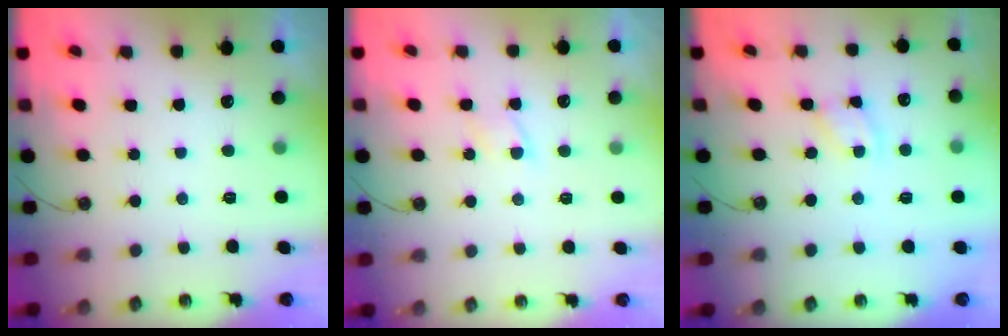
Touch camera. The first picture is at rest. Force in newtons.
{"total": 4.4, "press": 4.3, "slide": 0.6}
{"total": 2.8, "press": 2.8, "slide": 0.3}